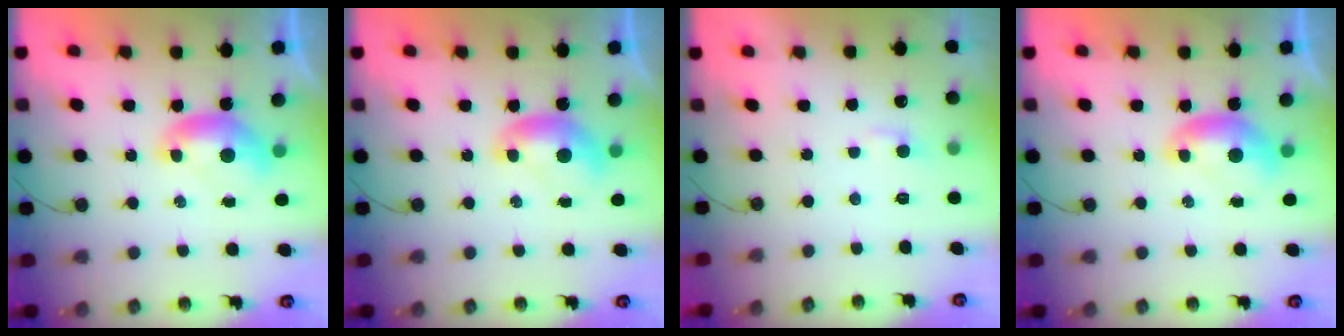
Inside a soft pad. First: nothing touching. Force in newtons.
{"total": 0.0}
{"total": 2.5, "press": 2.4, "slide": 0.5}
{"total": 0.0}